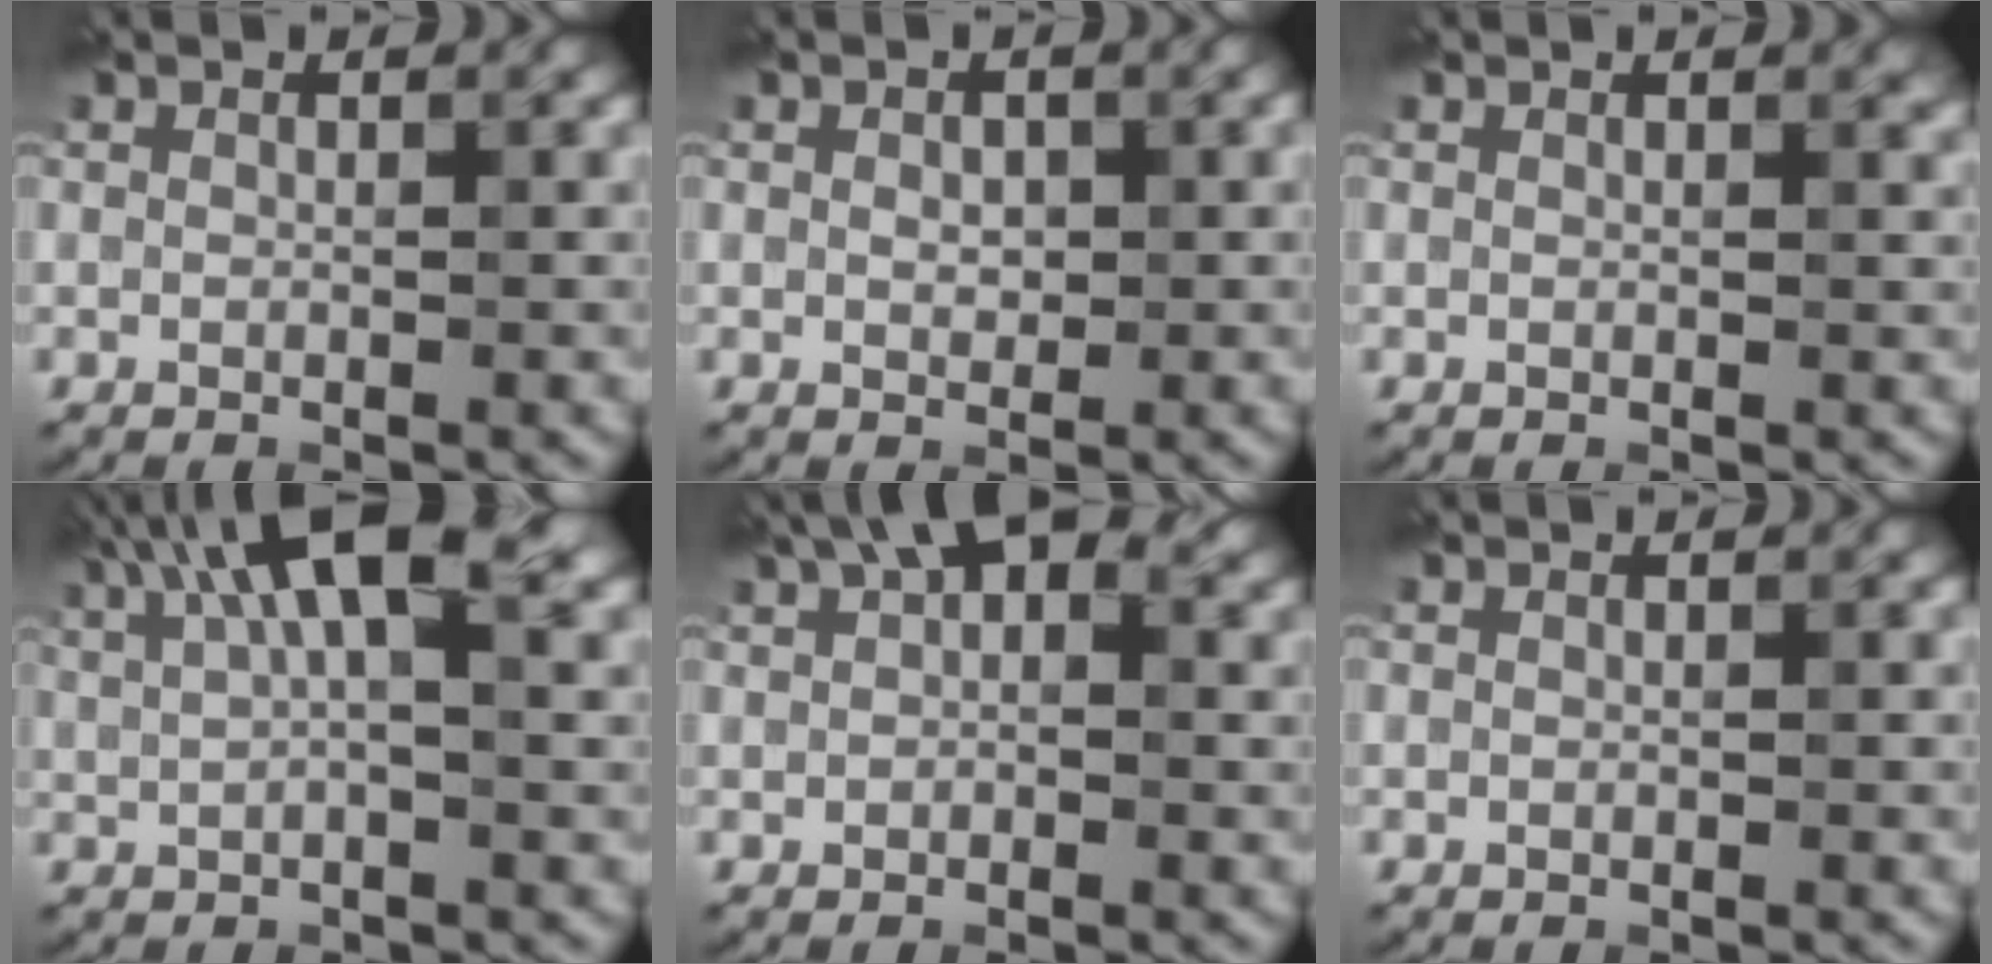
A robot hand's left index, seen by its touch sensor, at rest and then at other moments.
{"total": 1.3, "force": [0.1, 0.9, 0.9], "torque": [-0.016, -0.002, 0.003]}
{"total": 1.3, "force": [1.2, 0.2, 0.4], "torque": [-0.001, -0.001, 0.012]}
{"total": 8.0, "force": [3.6, 2.5, 6.8], "torque": [-0.114, 0.021, 0.057]}
{"total": 4.6, "force": [2.2, 2.3, 3.2], "torque": [-0.043, 0.012, 0.028]}
{"total": 0.0}